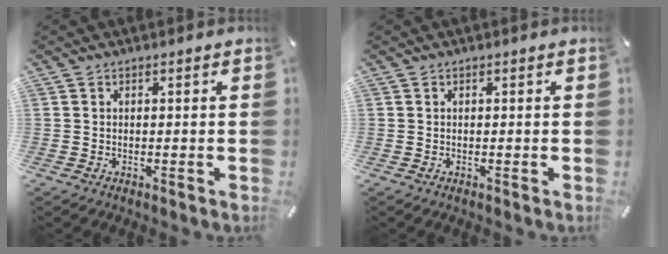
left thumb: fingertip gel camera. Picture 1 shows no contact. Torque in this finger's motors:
{"motor_torque": [-0.01, 0.01, 0.01, 0.03, 0.00]}